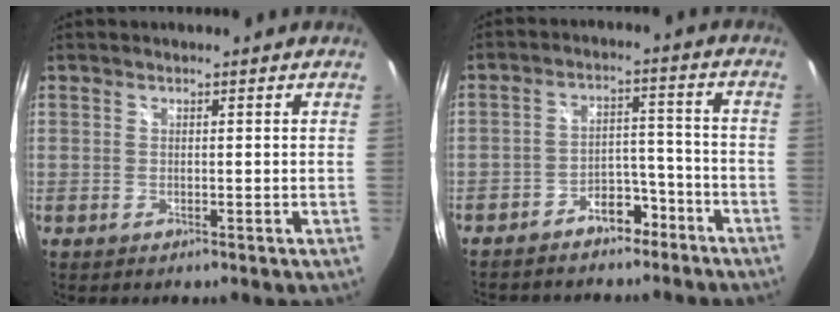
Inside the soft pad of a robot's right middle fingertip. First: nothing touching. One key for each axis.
{"total": 10.8, "fx": -8.3, "fy": 5.8, "fz": 3.7, "tx": -0.080, "ty": 0.042, "tz": -0.109}